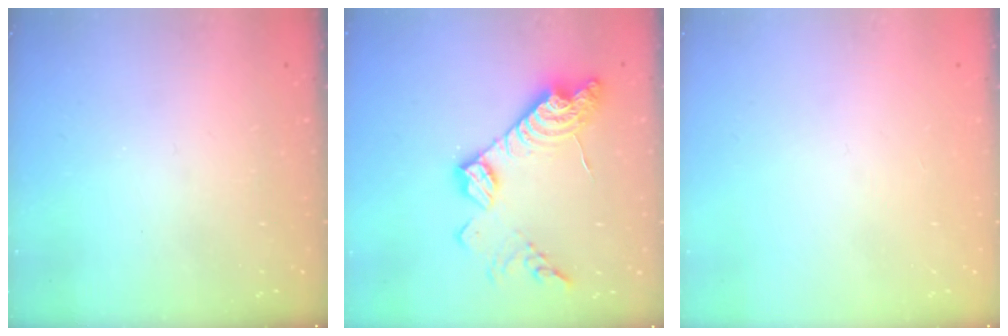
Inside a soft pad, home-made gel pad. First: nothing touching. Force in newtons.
{"total": 17.0, "press": 17.0, "slide": 1.1}
{"total": 0.0}